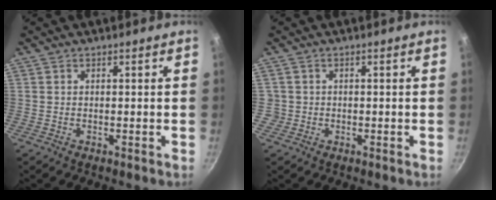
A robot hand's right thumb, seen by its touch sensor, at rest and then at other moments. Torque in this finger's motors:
{"motor_torque": [0.19, 0.00, 0.07, 0.24, 0.00]}